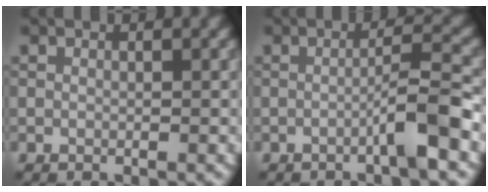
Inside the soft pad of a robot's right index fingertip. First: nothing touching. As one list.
[{"total": 3.7, "force": [-1.5, 0.2, 3.4], "torque": [-0.050, 0.017, -0.035]}]